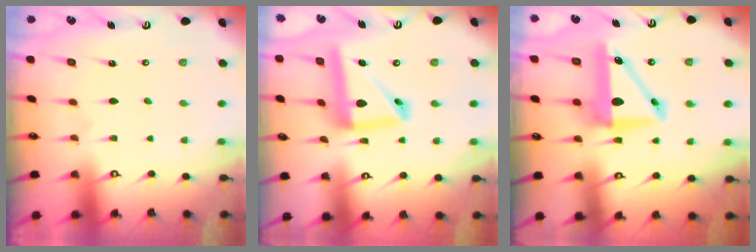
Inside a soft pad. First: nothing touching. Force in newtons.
{"total": 14.7, "press": 14.6, "slide": 1.6}
{"total": 9.6, "press": 9.4, "slide": 2.1}